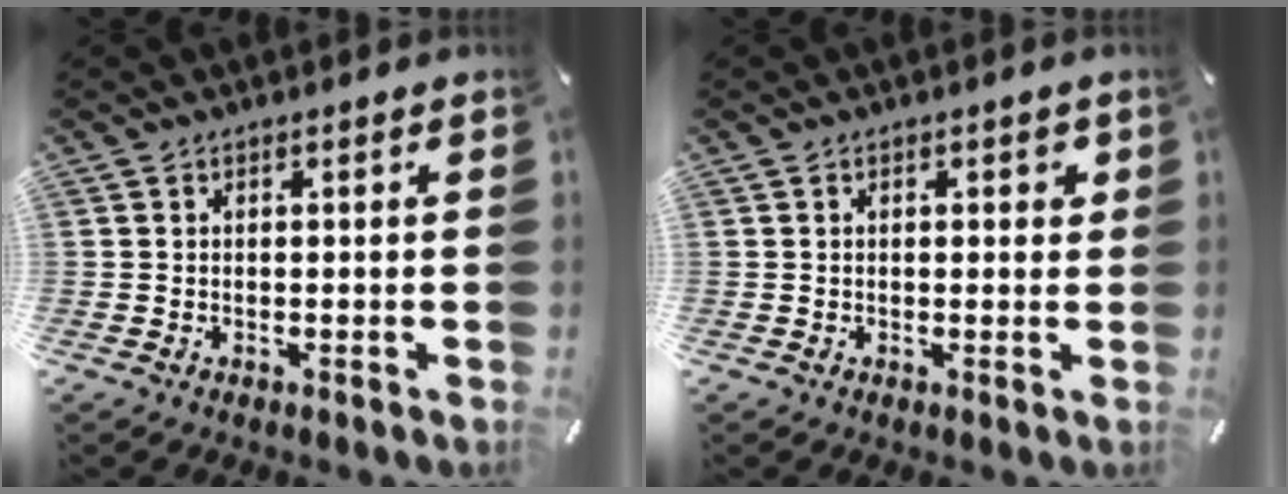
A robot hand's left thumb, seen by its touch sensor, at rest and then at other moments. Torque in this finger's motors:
{"motor_torque": [-0.16, -0.22, -0.10, 0.20, -0.02]}